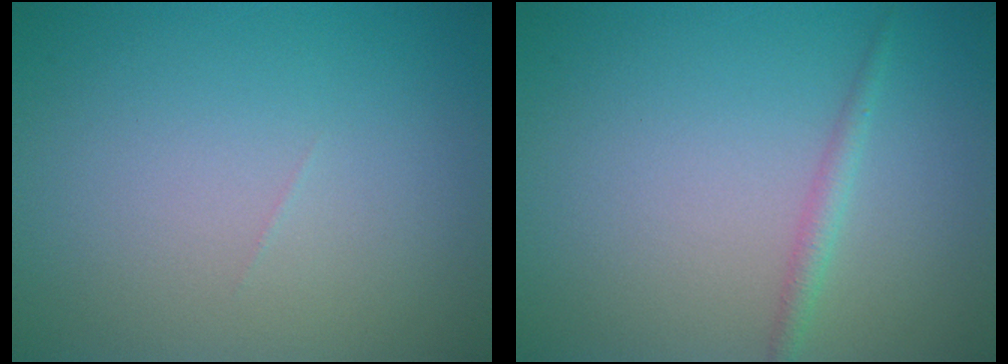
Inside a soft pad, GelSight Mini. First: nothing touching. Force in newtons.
{"total": 1.3, "press": 1.3, "slide": 0.1}